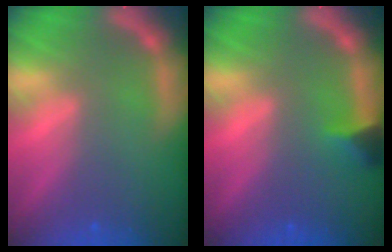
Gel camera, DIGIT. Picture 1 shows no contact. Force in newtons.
{"total": 1.9}